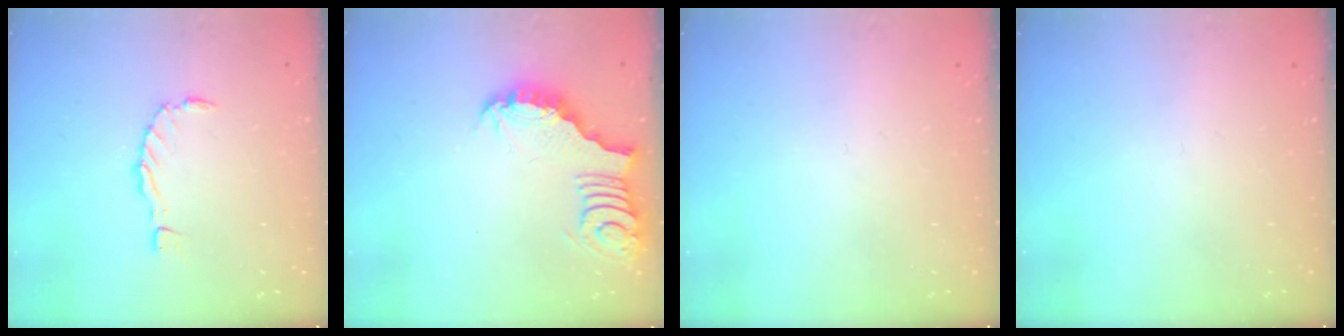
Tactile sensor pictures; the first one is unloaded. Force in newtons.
{"total": 3.7, "press": 3.7, "slide": 0.5}
{"total": 0.0}
{"total": 0.0}